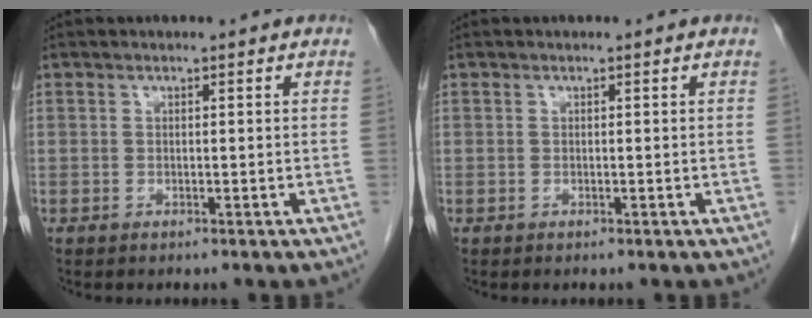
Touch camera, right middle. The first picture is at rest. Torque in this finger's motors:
{"motor_torque": [0.07, -0.02, -0.03, 0.01]}